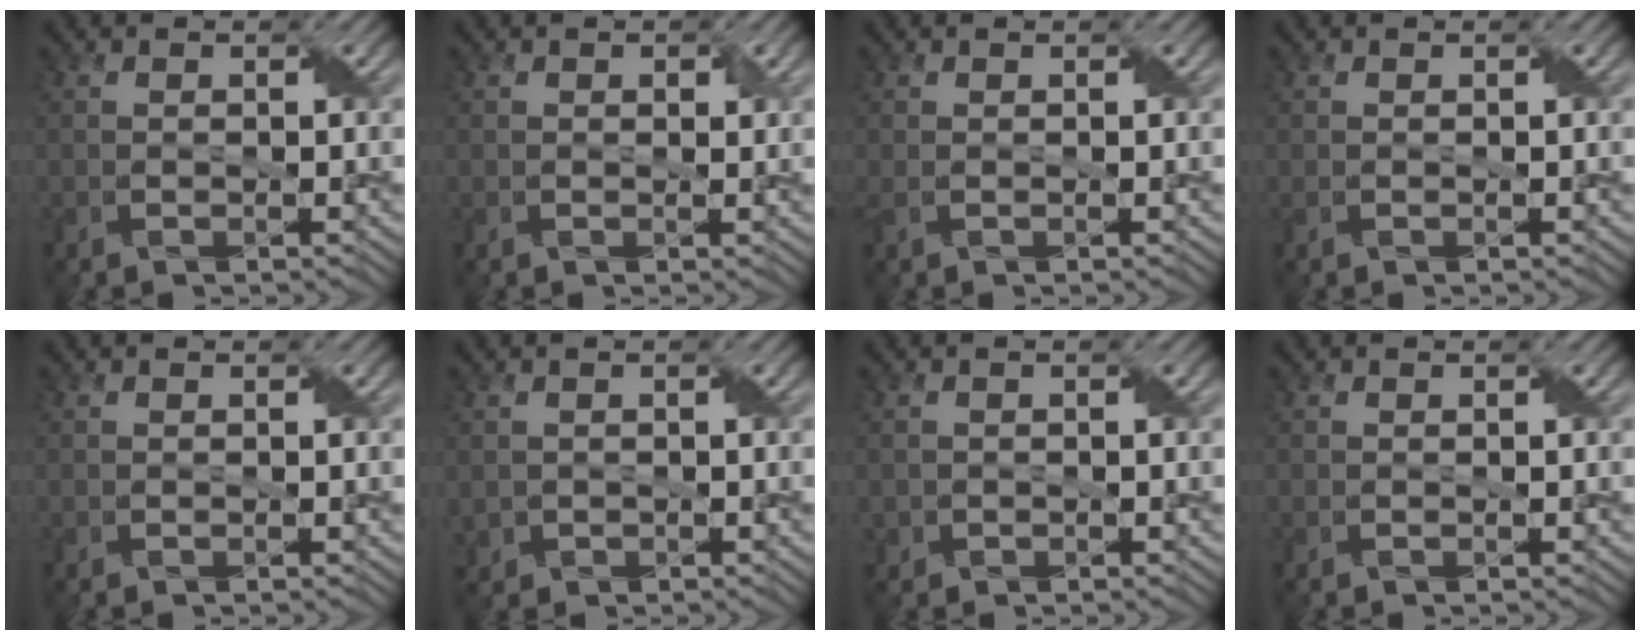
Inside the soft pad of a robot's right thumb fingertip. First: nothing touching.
{"total": 1.0, "force": [0.6, 0.5, 0.6], "torque": [-0.008, -0.002, 0.011]}
{"total": 1.1, "force": [0.2, 0.5, 0.9], "torque": [-0.025, 0.004, 0.003]}
{"total": 0.0}
{"total": 0.0}
{"total": 1.3, "force": [0.0, 1.2, 0.3], "torque": [-0.016, -0.006, 0.002]}
{"total": 0.9, "force": [-0.2, 0.9, 0.0], "torque": [0.000, -0.005, -0.006]}
{"total": 0.0}